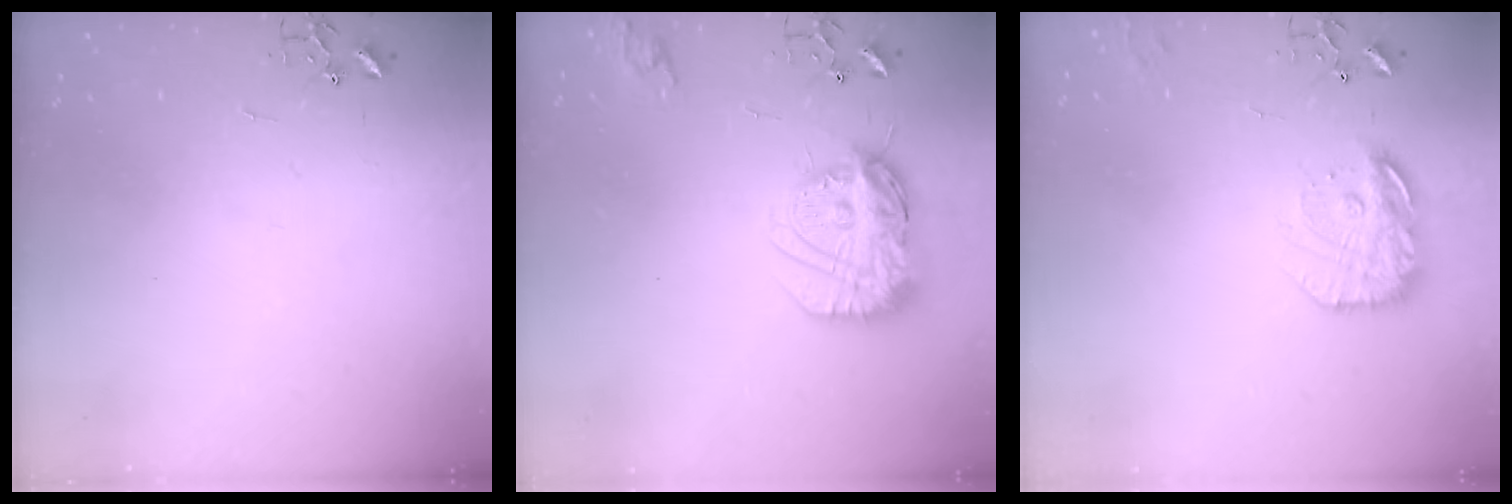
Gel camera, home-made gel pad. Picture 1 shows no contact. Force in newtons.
{"total": 16.5, "press": 16.5, "slide": 1.6}
{"total": 16.4, "press": 16.3, "slide": 1.3}